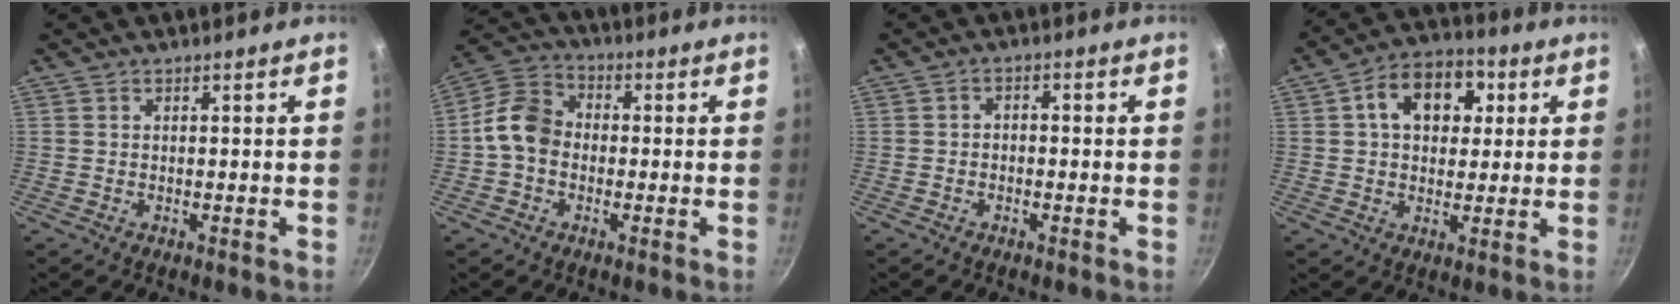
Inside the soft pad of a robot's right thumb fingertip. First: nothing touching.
{"total": 8.8, "force": [-1.0, 7.0, 5.2], "torque": [-0.071, 0.026, -0.041]}
{"total": 1.8, "force": [-0.8, 1.2, 1.1], "torque": [-0.019, 0.013, -0.017]}
{"total": 12.3, "force": [3.4, 8.7, 8.0], "torque": [-0.088, 0.011, 0.039]}